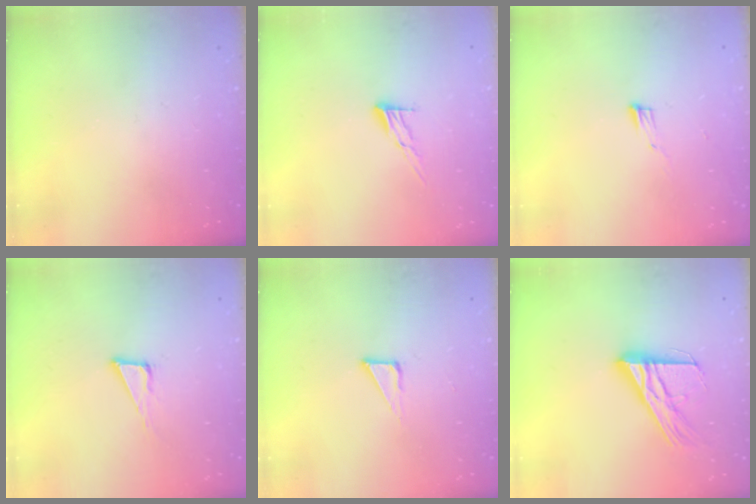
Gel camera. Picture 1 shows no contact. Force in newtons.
{"total": 7.2, "press": 7.2, "slide": 0.4}
{"total": 5.1, "press": 4.9, "slide": 1.1}
{"total": 5.5, "press": 4.7, "slide": 2.8}
{"total": 4.5, "press": 4.5, "slide": 0.3}
{"total": 16.7, "press": 16.6, "slide": 1.6}